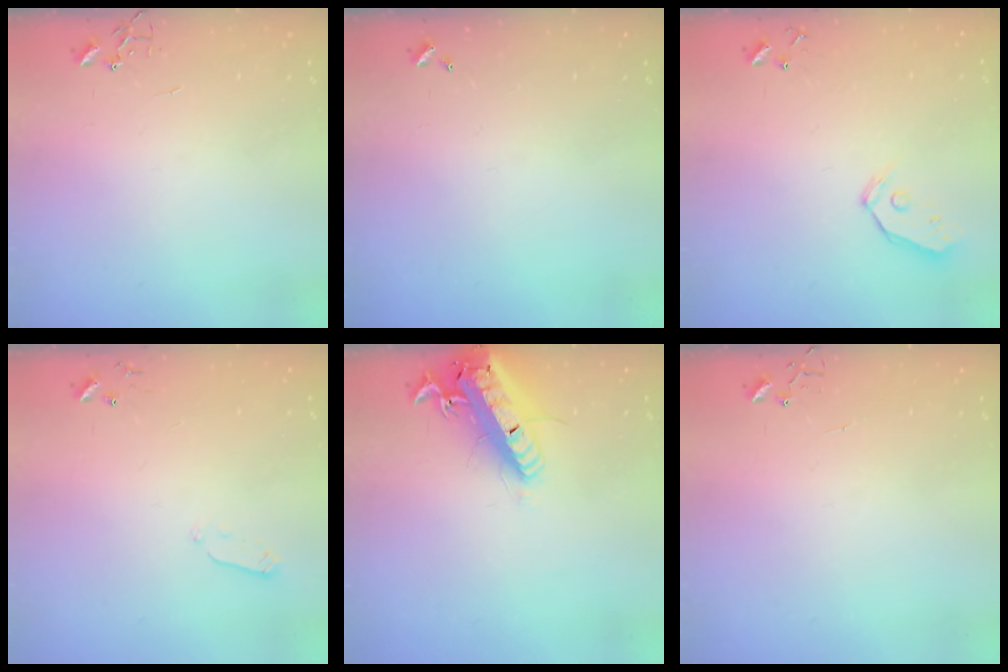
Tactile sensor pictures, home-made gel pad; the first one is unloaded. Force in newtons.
{"total": 0.0}
{"total": 6.3, "press": 6.3, "slide": 0.7}
{"total": 4.0, "press": 3.9, "slide": 1.0}
{"total": 20.0, "press": 19.7, "slide": 4.0}
{"total": 5.0, "press": 5.0, "slide": 0.4}